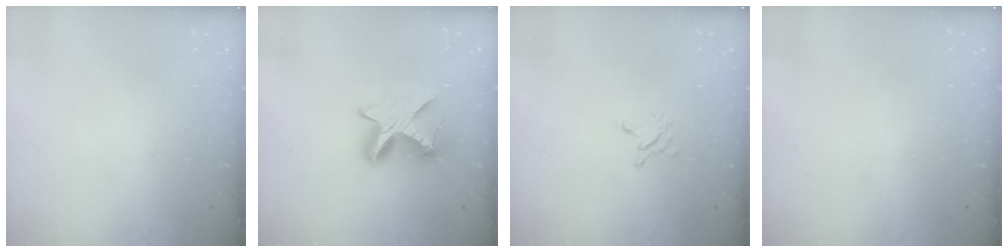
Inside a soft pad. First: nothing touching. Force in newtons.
{"total": 9.1, "press": 9.1, "slide": 0.5}
{"total": 2.5, "press": 2.5, "slide": 0.2}
{"total": 0.0}